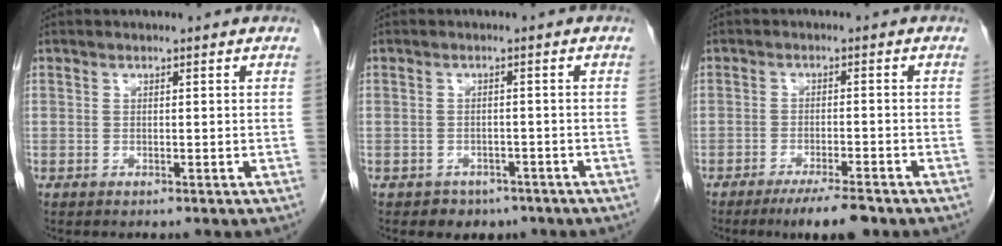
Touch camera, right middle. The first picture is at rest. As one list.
[{"total": 3.2, "force": [-2.1, 2.3, 0.2], "torque": [-0.006, 0.011, -0.025]}, {"total": 6.2, "force": [-4.6, 0.7, 4.0], "torque": [-0.060, -0.011, -0.072]}]